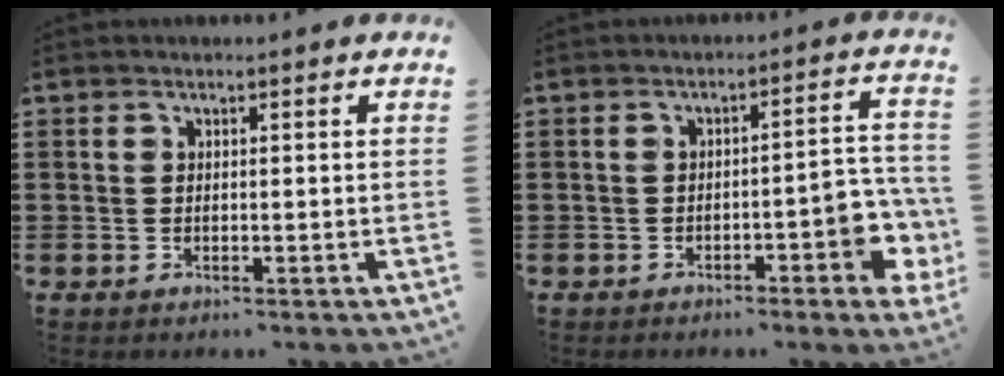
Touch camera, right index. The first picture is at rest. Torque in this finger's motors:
{"motor_torque": [1.19, 0.02, 0.19, 0.05]}